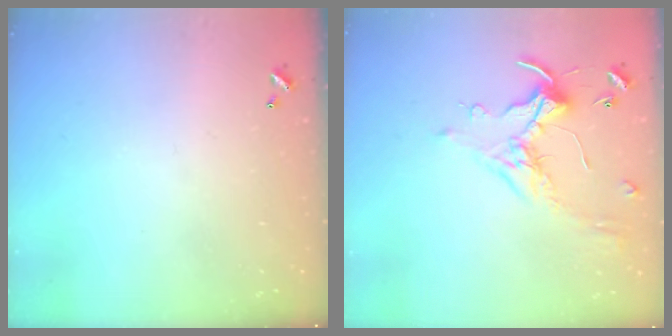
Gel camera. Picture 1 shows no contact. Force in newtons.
{"total": 0.9, "press": 0.5, "slide": 0.7}